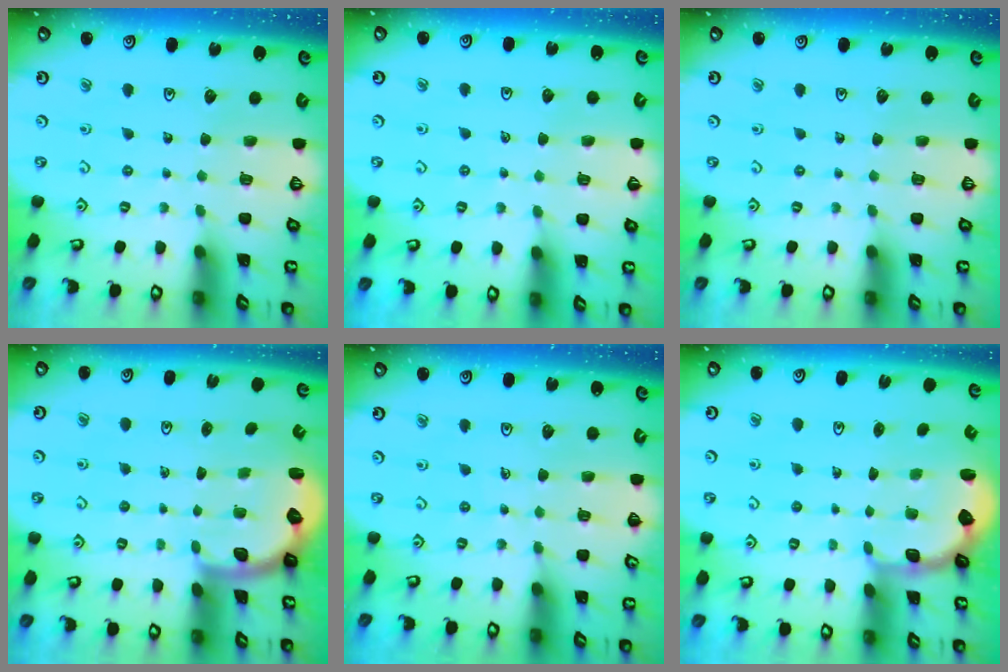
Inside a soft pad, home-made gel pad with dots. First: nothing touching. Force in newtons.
{"total": 2.7, "press": 2.7, "slide": 0.2}
{"total": 0.0}
{"total": 2.6, "press": 2.2, "slide": 1.3}
{"total": 5.0, "press": 4.9, "slide": 1.1}
{"total": 2.8, "press": 2.2, "slide": 1.8}